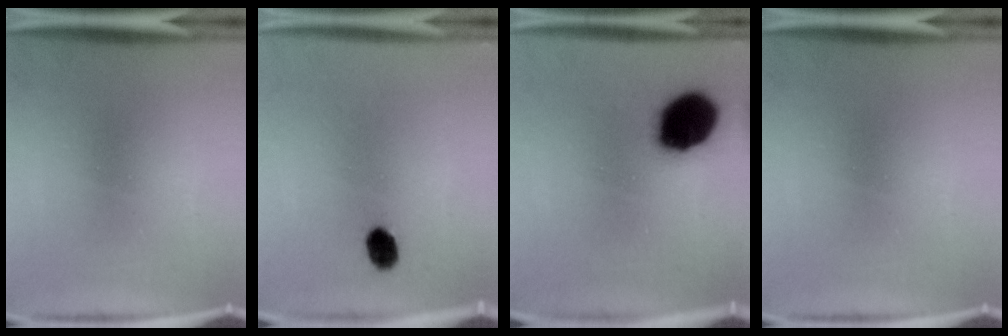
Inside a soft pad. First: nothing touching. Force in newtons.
{"total": 4.4}
{"total": 17.3}
{"total": 0.0}